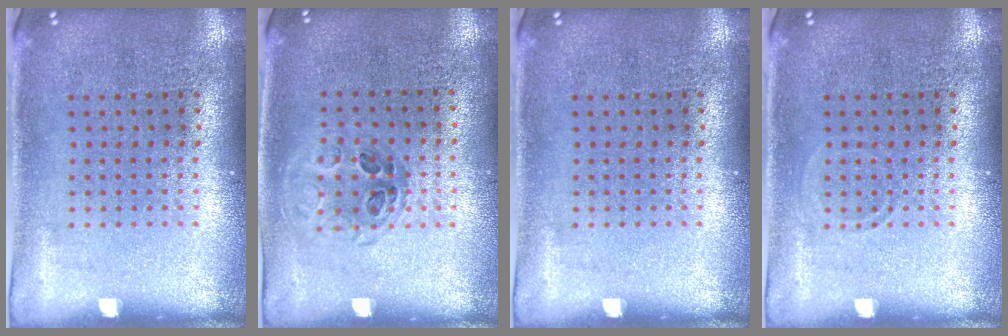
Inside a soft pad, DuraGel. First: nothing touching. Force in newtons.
{"total": 1.0, "press": 0.8, "slide": 0.6}
{"total": 0.0}
{"total": 0.6, "press": 0.5, "slide": 0.2}